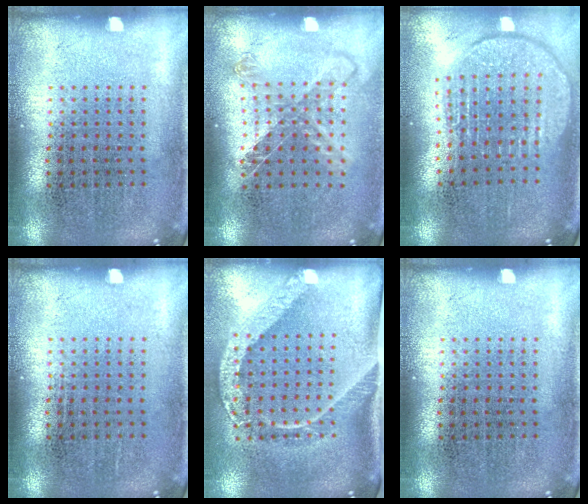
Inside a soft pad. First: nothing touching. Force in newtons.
{"total": 1.2, "press": 1.0, "slide": 0.6}
{"total": 1.8, "press": 1.6, "slide": 1.0}
{"total": 0.0}
{"total": 2.0, "press": 1.4, "slide": 1.4}
{"total": 0.0}